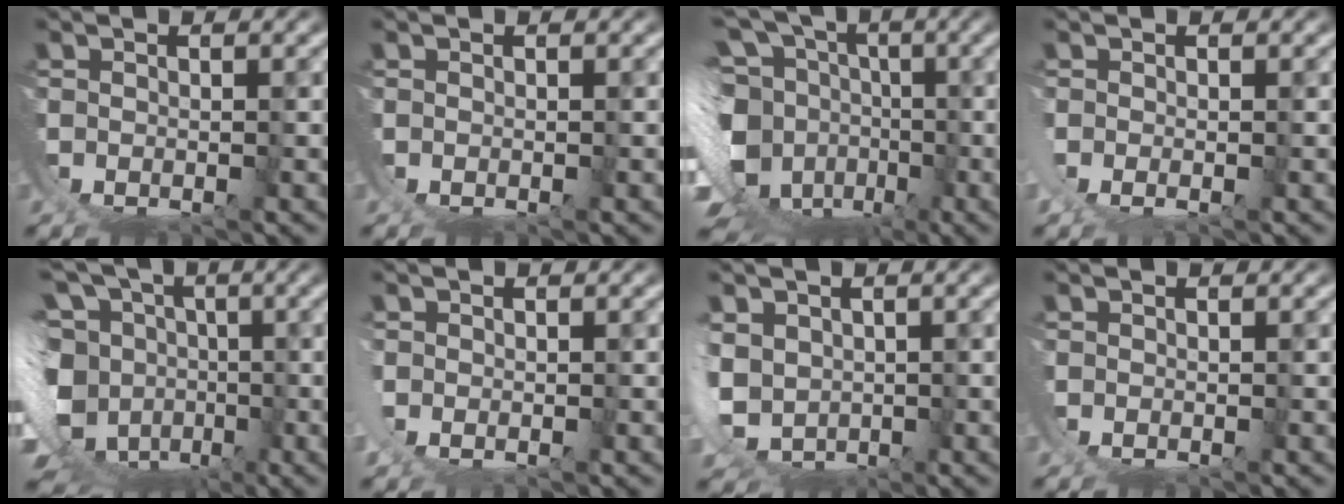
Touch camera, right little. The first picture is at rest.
{"total": 0.0}
{"total": 11.6, "force": [-1.3, 9.0, 7.2], "torque": [-0.162, -0.057, -0.009]}
{"total": 1.1, "force": [0.0, 0.2, 1.1], "torque": [-0.028, -0.007, 0.004]}
{"total": 13.5, "force": [-1.3, 11.0, 7.6], "torque": [-0.162, -0.047, -0.021]}
{"total": 1.2, "force": [0.4, 0.4, 1.0], "torque": [-0.034, -0.008, 0.014]}
{"total": 5.8, "force": [-0.1, 4.8, 3.2], "torque": [-0.116, -0.038, 0.018]}
{"total": 0.0}